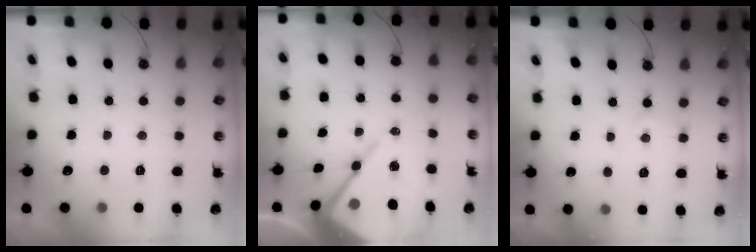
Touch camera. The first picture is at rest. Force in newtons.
{"total": 12.8, "press": 12.8, "slide": 1.0}
{"total": 3.5, "press": 3.4, "slide": 0.5}